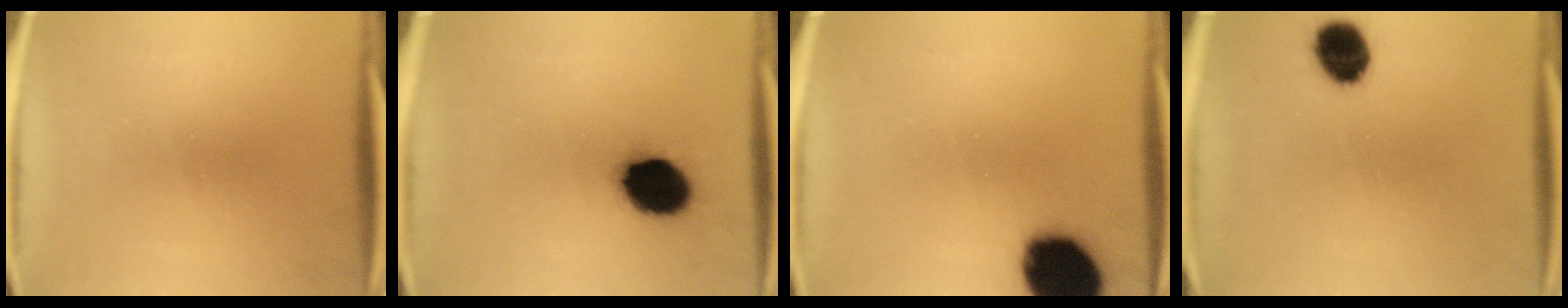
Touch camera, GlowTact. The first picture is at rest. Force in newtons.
{"total": 13.0}
{"total": 19.1}
{"total": 9.1}